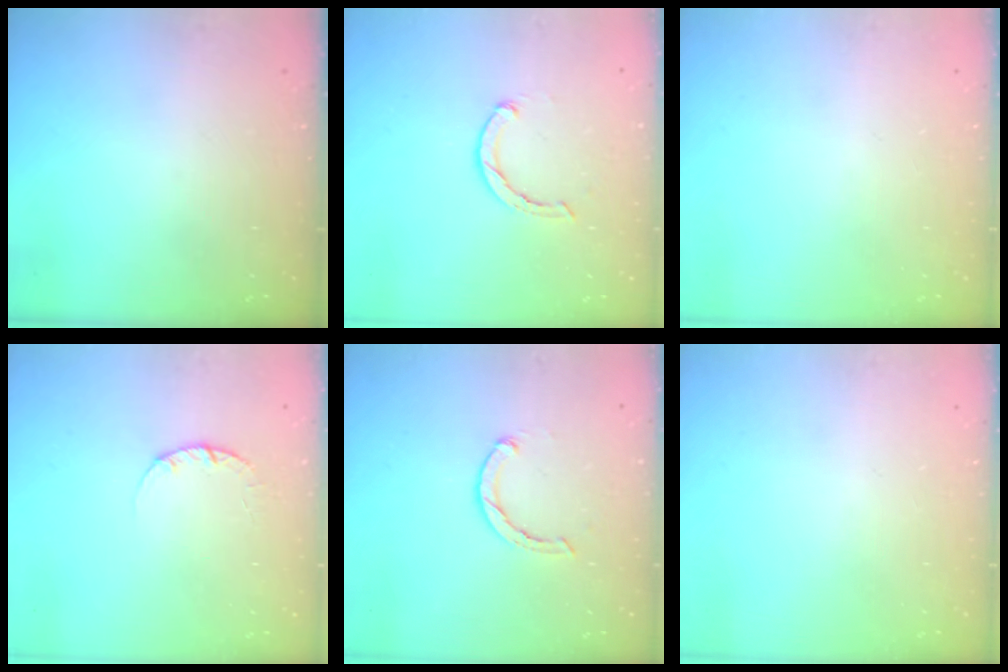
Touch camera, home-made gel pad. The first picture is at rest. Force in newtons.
{"total": 1.9, "press": 1.9, "slide": 0.3}
{"total": 0.0}
{"total": 2.4, "press": 2.4, "slide": 0.3}
{"total": 1.9, "press": 1.9, "slide": 0.3}
{"total": 0.0}